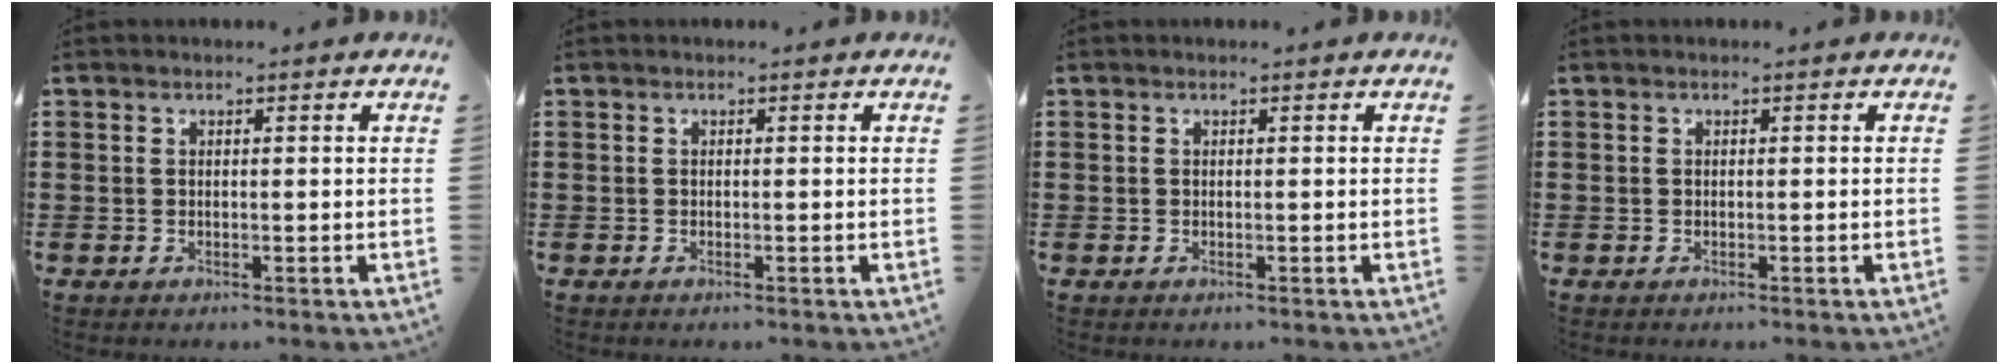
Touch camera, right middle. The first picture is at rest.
{"total": 0.0}
{"total": 0.0}
{"total": 0.0}